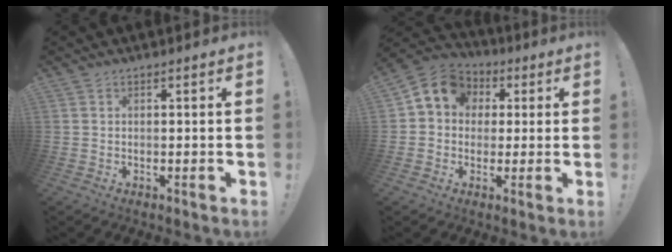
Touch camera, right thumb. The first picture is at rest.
{"total": 8.9, "force": [2.3, 7.7, 3.9], "torque": [-0.050, -0.005, 0.047]}